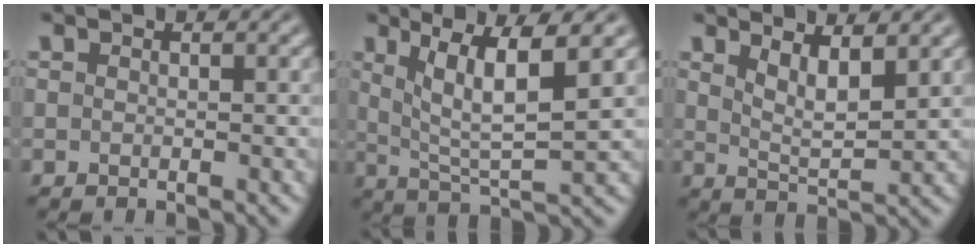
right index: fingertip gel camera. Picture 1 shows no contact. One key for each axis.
{"total": 7.1, "fx": 2.4, "fy": 2.8, "fz": 6.1, "tx": -0.101, "ty": -0.012, "tz": 0.050}
{"total": 3.9, "fx": 1.7, "fy": 1.3, "fz": 3.2, "tx": -0.053, "ty": -0.015, "tz": 0.032}